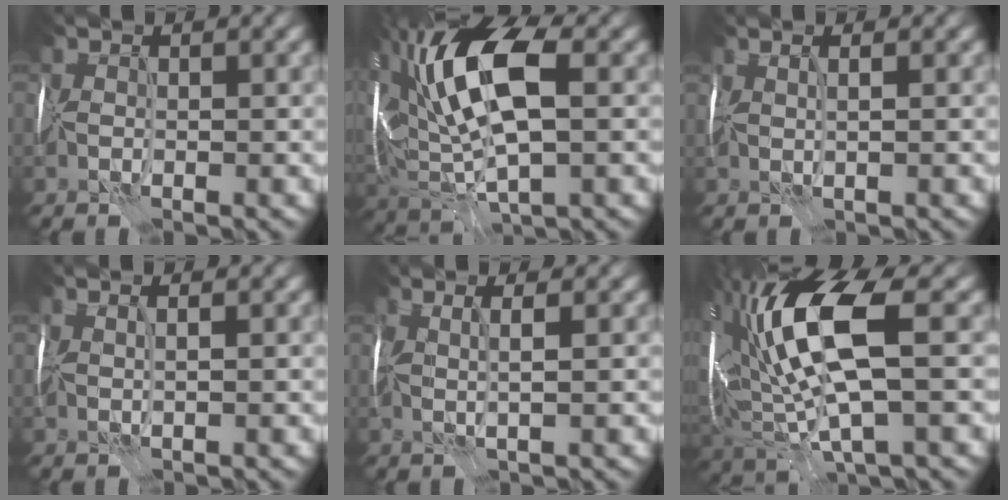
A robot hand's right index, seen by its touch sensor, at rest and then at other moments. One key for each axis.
{"total": 12.2, "fx": 2.2, "fy": 6.0, "fz": 10.4, "tx": -0.211, "ty": 0.018, "tz": 0.036}
{"total": 1.4, "fx": 0.6, "fy": 0.6, "fz": 1.1, "tx": -0.002, "ty": 0.013, "tz": -0.011}
{"total": 1.1, "fx": 0.5, "fy": 0.5, "fz": 0.9, "tx": -0.001, "ty": 0.011, "tz": -0.010}
{"total": 1.7, "fx": 0.5, "fy": 0.4, "fz": 1.6, "tx": -0.021, "ty": 0.011, "tz": -0.002}
{"total": 11.9, "fx": 1.6, "fy": 5.0, "fz": 10.7, "tx": -0.224, "ty": 0.007, "tz": 0.031}